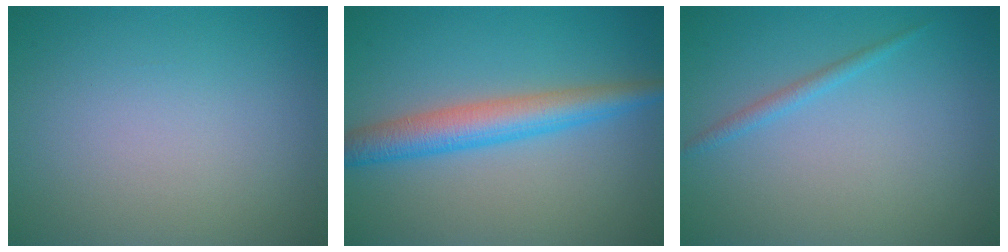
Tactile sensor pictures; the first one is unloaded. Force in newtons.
{"total": 4.5, "press": 4.5, "slide": 0.1}
{"total": 1.1, "press": 1.1, "slide": 0.1}